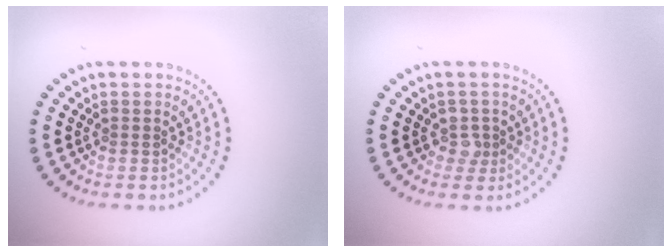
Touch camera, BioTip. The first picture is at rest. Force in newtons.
{"total": 1.5, "press": 1.3, "slide": 0.8}